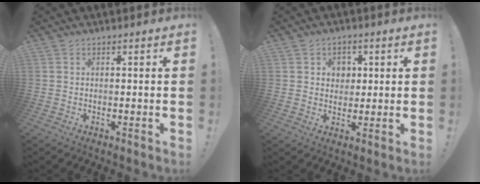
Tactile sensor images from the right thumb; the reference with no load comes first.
{"total": 4.8, "force": [1.4, 4.5, 1.1], "torque": [-0.007, -0.008, 0.023]}